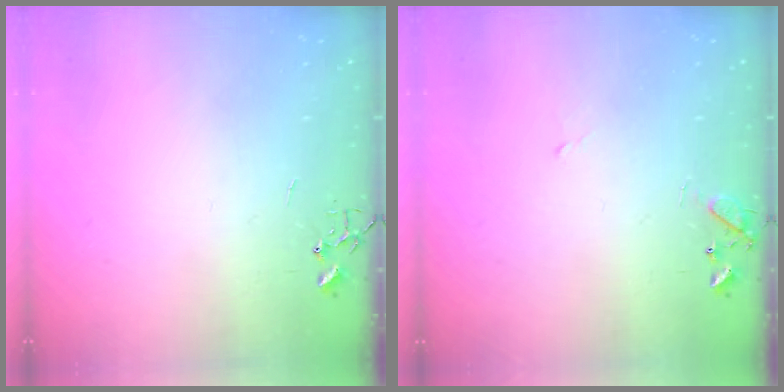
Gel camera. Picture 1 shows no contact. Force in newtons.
{"total": 8.6, "press": 8.5, "slide": 1.1}